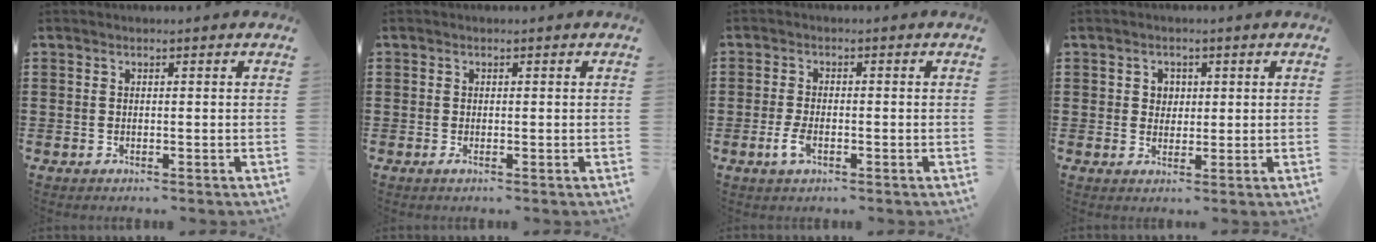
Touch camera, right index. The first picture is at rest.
{"total": 0.5, "force": [-0.2, 0.2, 0.5], "torque": [-0.017, -0.005, -0.005]}
{"total": 2.9, "force": [-1.1, 1.3, 2.3], "torque": [-0.057, -0.001, -0.024]}
{"total": 2.1, "force": [0.6, 2.0, 0.6], "torque": [-0.020, 0.013, 0.008]}